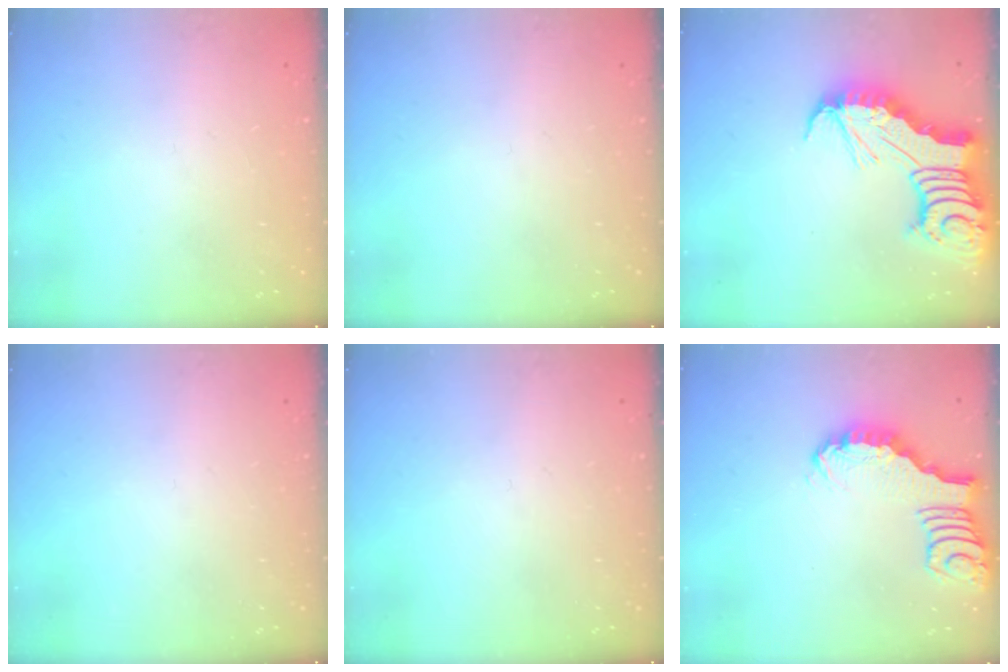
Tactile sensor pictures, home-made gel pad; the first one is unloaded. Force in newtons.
{"total": 0.0}
{"total": 11.4, "press": 11.3, "slide": 1.4}
{"total": 0.0}
{"total": 0.0}
{"total": 2.8, "press": 2.7, "slide": 0.4}